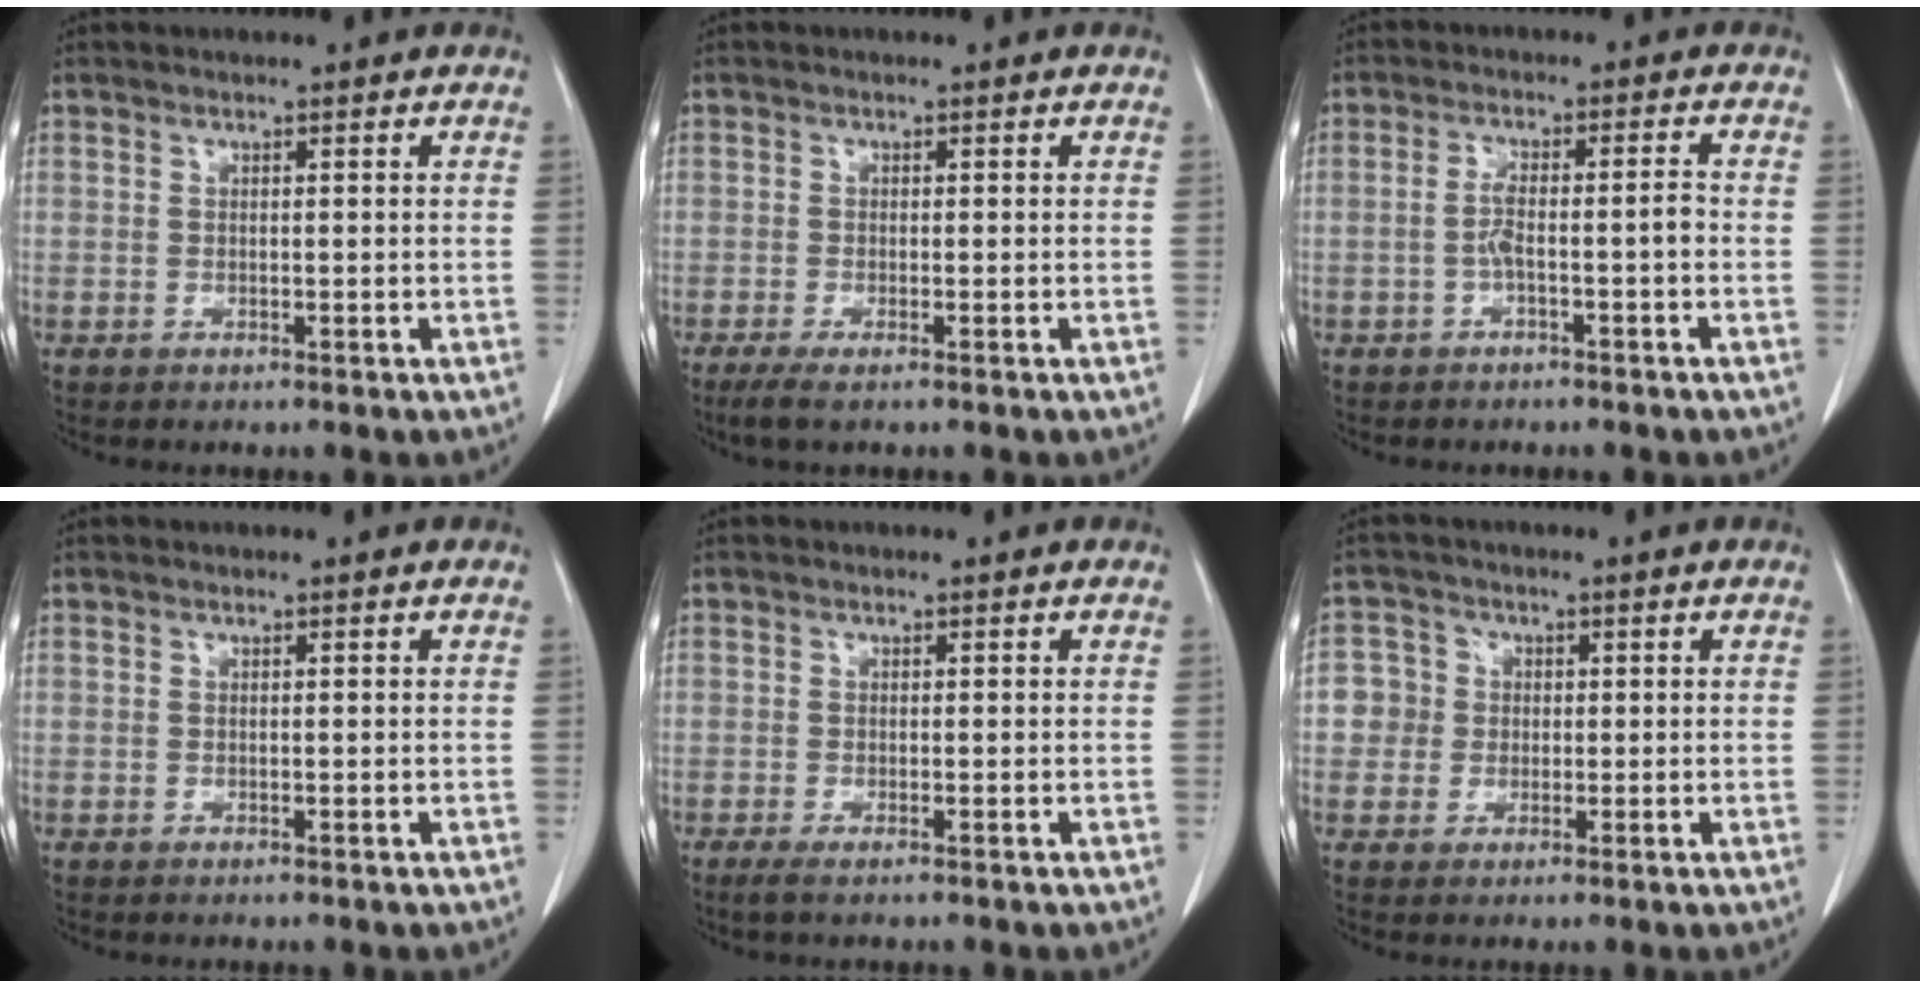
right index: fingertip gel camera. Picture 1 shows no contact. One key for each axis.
{"total": 2.7, "fx": -1.9, "fy": 0.3, "fz": 1.9, "tx": -0.037, "ty": -0.008, "tz": -0.034}
{"total": 4.0, "fx": -1.3, "fy": 0.4, "fz": 3.7, "tx": -0.070, "ty": 0.013, "tz": -0.021}
{"total": 0.0}
{"total": 1.4, "fx": -1.0, "fy": 0.1, "fz": 1.0, "tx": -0.023, "ty": -0.005, "tz": -0.019}
{"total": 4.4, "fx": 0.1, "fy": 4.4, "fz": 0.3, "tx": 0.003, "ty": 0.016, "tz": 0.002}